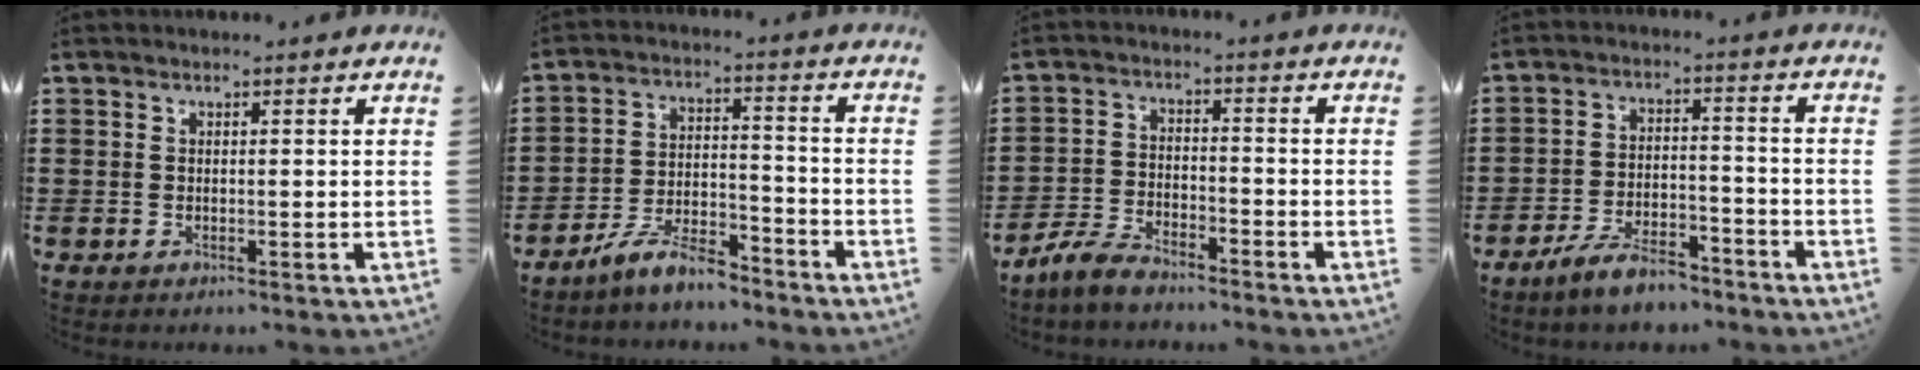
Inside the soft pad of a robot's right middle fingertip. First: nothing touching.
{"total": 7.7, "force": [-6.8, 1.8, 3.2], "torque": [-0.063, 0.013, -0.131]}
{"total": 5.2, "force": [-4.8, 1.0, 1.6], "torque": [-0.048, 0.002, -0.099]}
{"total": 6.7, "force": [-5.8, 1.6, 3.0], "torque": [-0.064, 0.006, -0.111]}